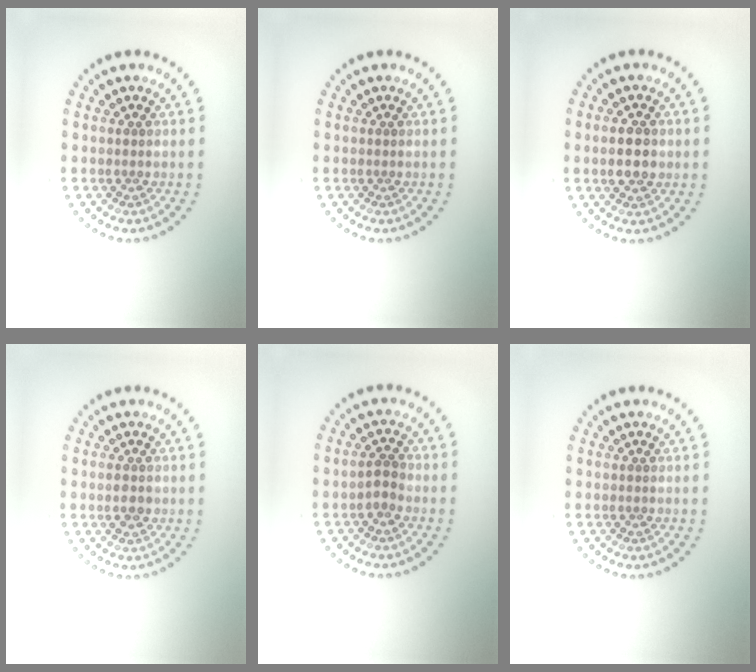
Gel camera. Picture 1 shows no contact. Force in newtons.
{"total": 0.0}
{"total": 2.9, "press": 2.9, "slide": 0.1}
{"total": 1.4, "press": 1.4, "slide": 0.1}
{"total": 1.6, "press": 1.5, "slide": 0.6}
{"total": 0.0}